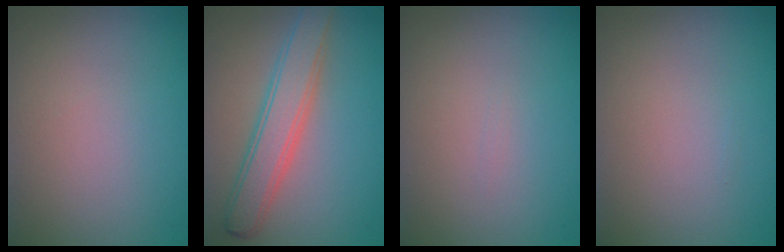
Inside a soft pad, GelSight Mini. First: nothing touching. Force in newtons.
{"total": 4.4, "press": 4.4, "slide": 0.2}
{"total": 0.0}
{"total": 0.0}